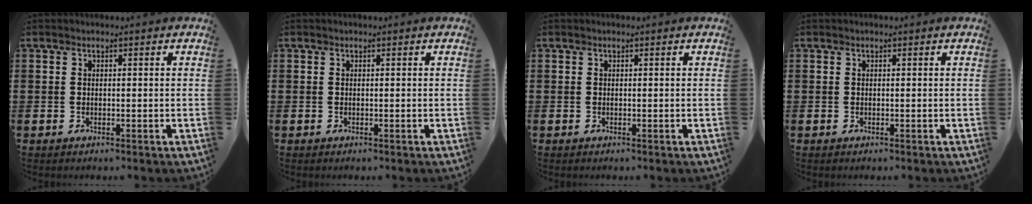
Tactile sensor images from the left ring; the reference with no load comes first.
{"total": 0.0}
{"total": 0.0}
{"total": 0.0}